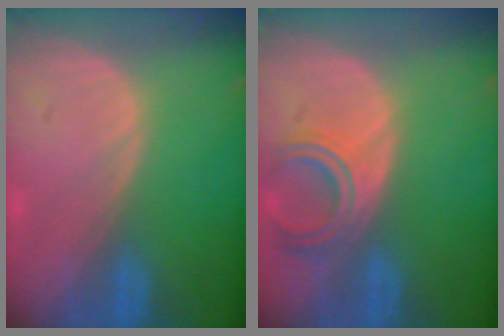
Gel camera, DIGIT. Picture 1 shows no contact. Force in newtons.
{"total": 5.7, "press": 5.2, "slide": 2.4}